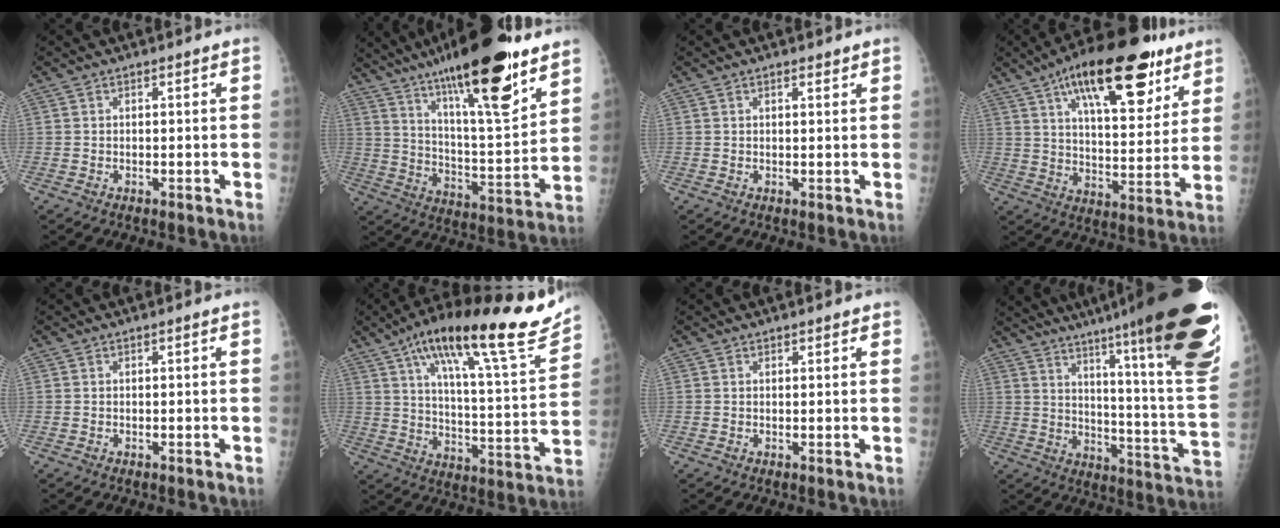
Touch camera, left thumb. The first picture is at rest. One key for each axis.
{"total": 25.3, "fx": 16.2, "fy": 5.7, "fz": 18.6, "tx": -0.281, "ty": -0.062, "tz": 0.266}
{"total": 1.4, "fx": 1.0, "fy": 0.6, "fz": 0.8, "tx": -0.008, "ty": -0.005, "tz": 0.014}
{"total": 24.3, "fx": 13.5, "fy": 9.7, "fz": 17.8, "tx": -0.239, "ty": -0.029, "tz": 0.210}
{"total": 0.0}
{"total": 26.0, "fx": 17.0, "fy": 5.4, "fz": 19.0, "tx": -0.269, "ty": -0.045, "tz": 0.264}
{"total": 1.0, "fx": 0.8, "fy": 0.5, "fz": 0.2, "tx": 0.003, "ty": -0.005, "tz": 0.010}
{"total": 32.7, "fx": 22.0, "fy": 2.5, "fz": 24.1, "tx": -0.263, "ty": -0.111, "tz": 0.306}